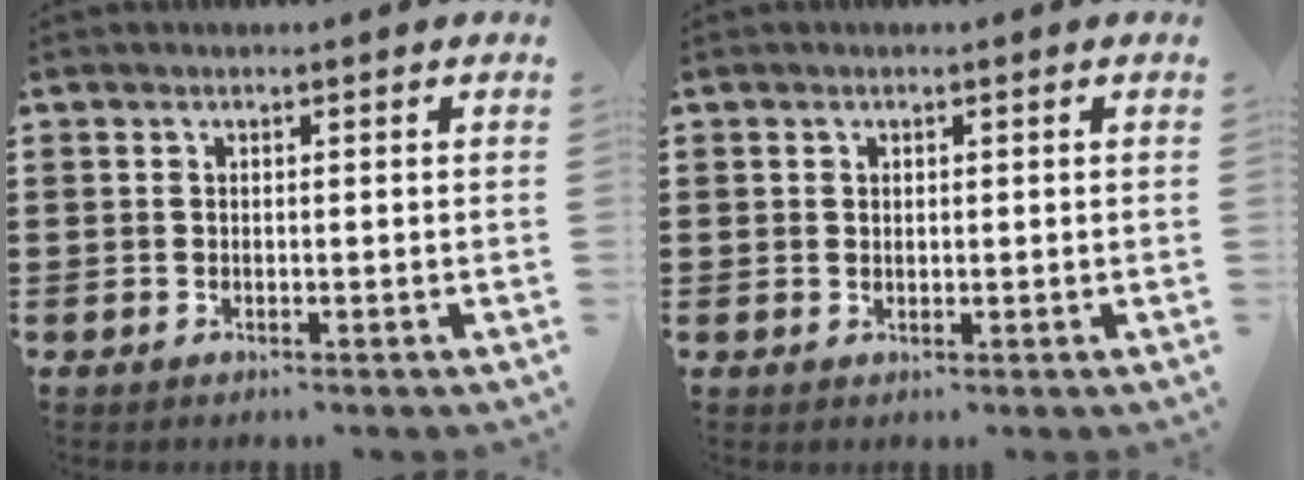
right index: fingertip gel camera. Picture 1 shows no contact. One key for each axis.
{"total": 0.8, "fx": 0.4, "fy": 0.6, "fz": 0.2, "tx": -0.007, "ty": 0.004, "tz": 0.008}